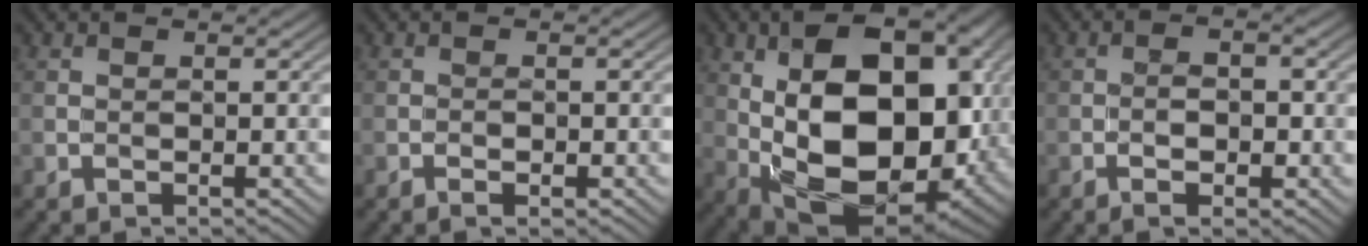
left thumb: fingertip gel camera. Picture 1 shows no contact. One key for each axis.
{"total": 1.2, "fx": -0.8, "fy": 0.3, "fz": 0.9, "tx": -0.017, "ty": -0.002, "tz": -0.011}
{"total": 17.2, "fx": 0.7, "fy": 10.1, "fz": 13.9, "tx": -0.233, "ty": -0.014, "tz": 0.012}
{"total": 3.3, "fx": -1.1, "fy": 1.2, "fz": 2.8, "tx": -0.049, "ty": 0.001, "tz": -0.015}